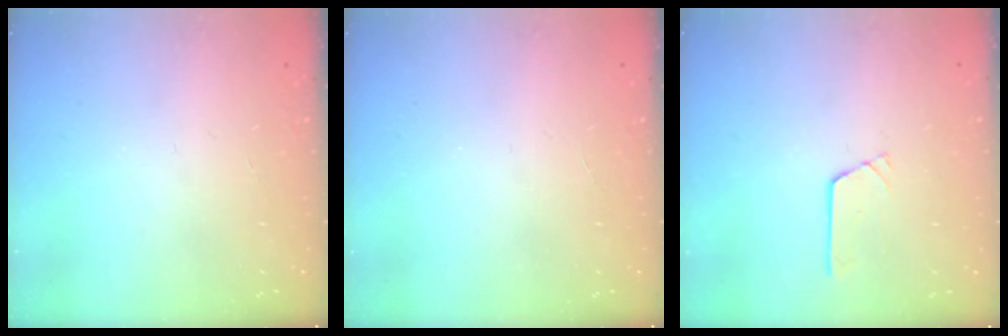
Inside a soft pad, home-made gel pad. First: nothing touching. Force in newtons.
{"total": 0.0}
{"total": 2.6, "press": 2.6, "slide": 0.2}